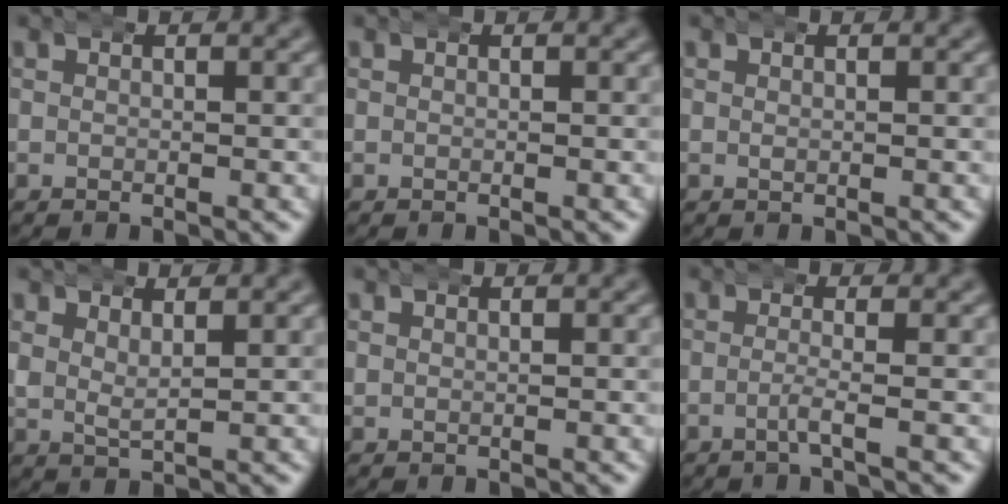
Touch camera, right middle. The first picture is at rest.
{"total": 0.0}
{"total": 0.5, "force": [0.1, 0.2, 0.4], "torque": [-0.007, 0.000, 0.003]}
{"total": 2.9, "force": [1.7, 1.6, 1.7], "torque": [-0.047, -0.006, 0.032]}
{"total": 0.8, "force": [0.6, 0.4, 0.4], "torque": [-0.003, 0.005, 0.009]}
{"total": 1.6, "force": [-0.5, -0.1, 1.5], "torque": [-0.029, 0.001, -0.017]}